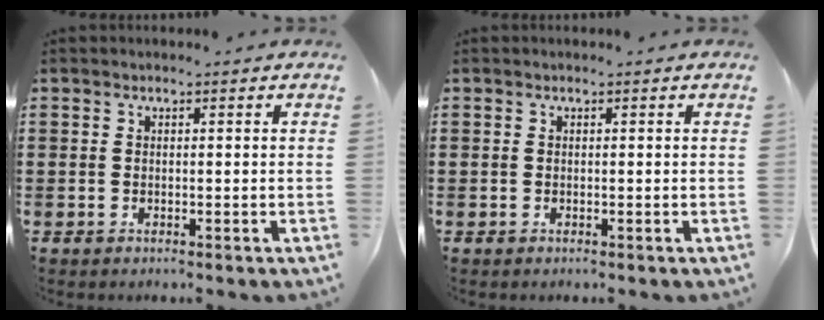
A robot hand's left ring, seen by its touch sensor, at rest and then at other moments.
{"total": 0.0}